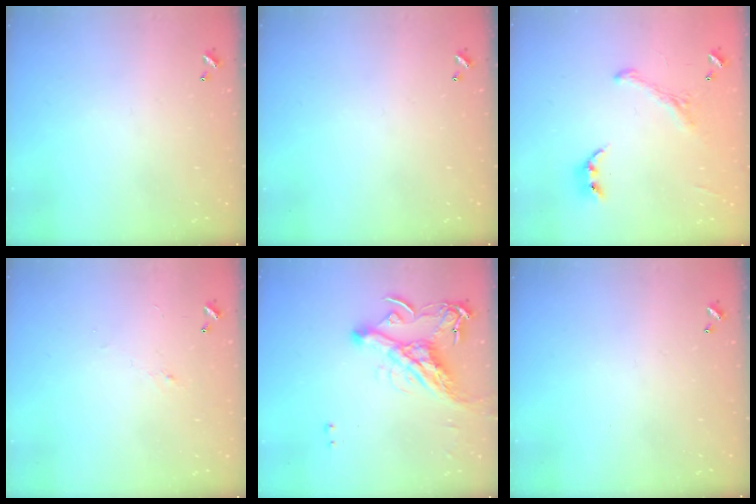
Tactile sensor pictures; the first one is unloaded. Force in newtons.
{"total": 0.0}
{"total": 1.9, "press": 1.6, "slide": 1.0}
{"total": 1.0, "press": 0.8, "slide": 0.6}
{"total": 11.1, "press": 10.9, "slide": 1.7}
{"total": 0.0}